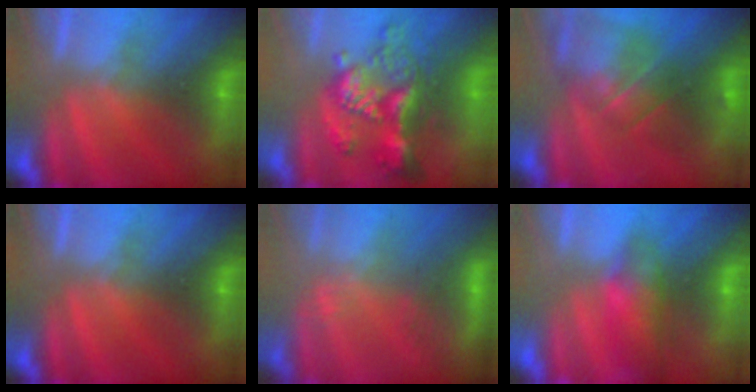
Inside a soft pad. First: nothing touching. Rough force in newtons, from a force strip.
{"total": 9.0}
{"total": 6.8}
{"total": 0.0}
{"total": 3.0}
{"total": 7.5}